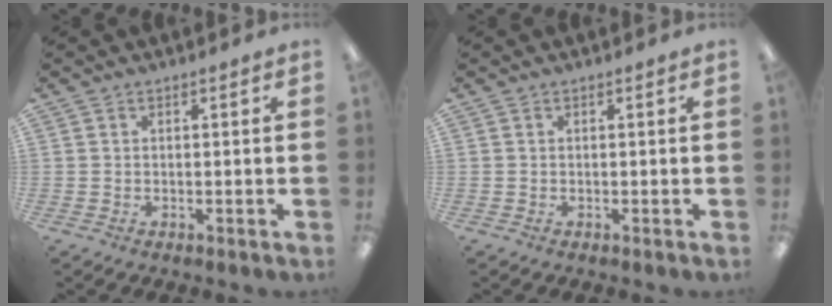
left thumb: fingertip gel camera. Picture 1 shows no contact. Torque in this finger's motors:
{"motor_torque": [0.00, 0.00, -0.01, 0.00, 0.00]}